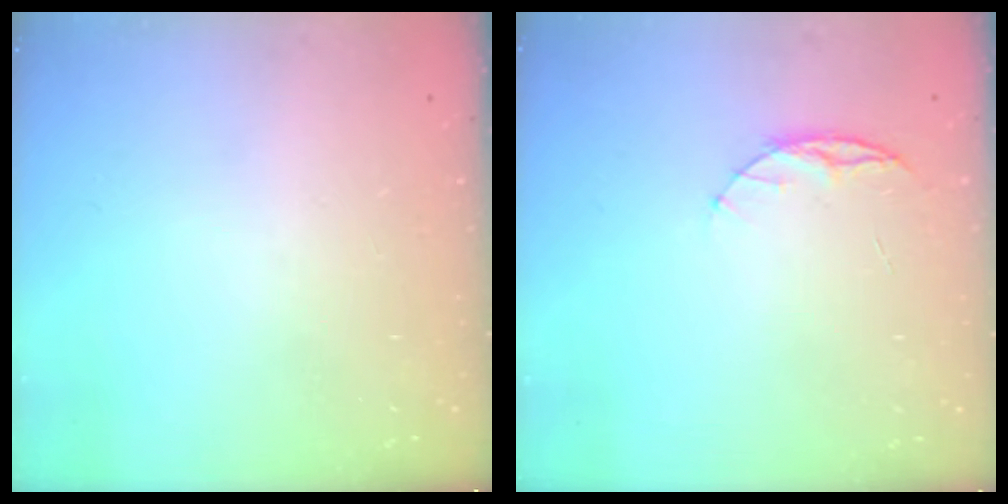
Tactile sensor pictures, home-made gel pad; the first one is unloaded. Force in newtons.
{"total": 5.2, "press": 5.1, "slide": 0.6}